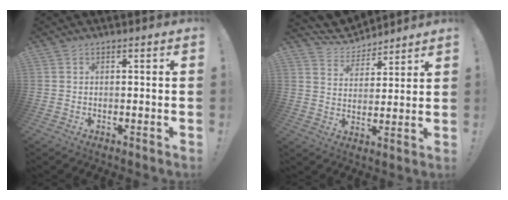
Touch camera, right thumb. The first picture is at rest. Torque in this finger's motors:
{"motor_torque": [-1.16, 0.14, -0.92, 0.75, 0.00]}